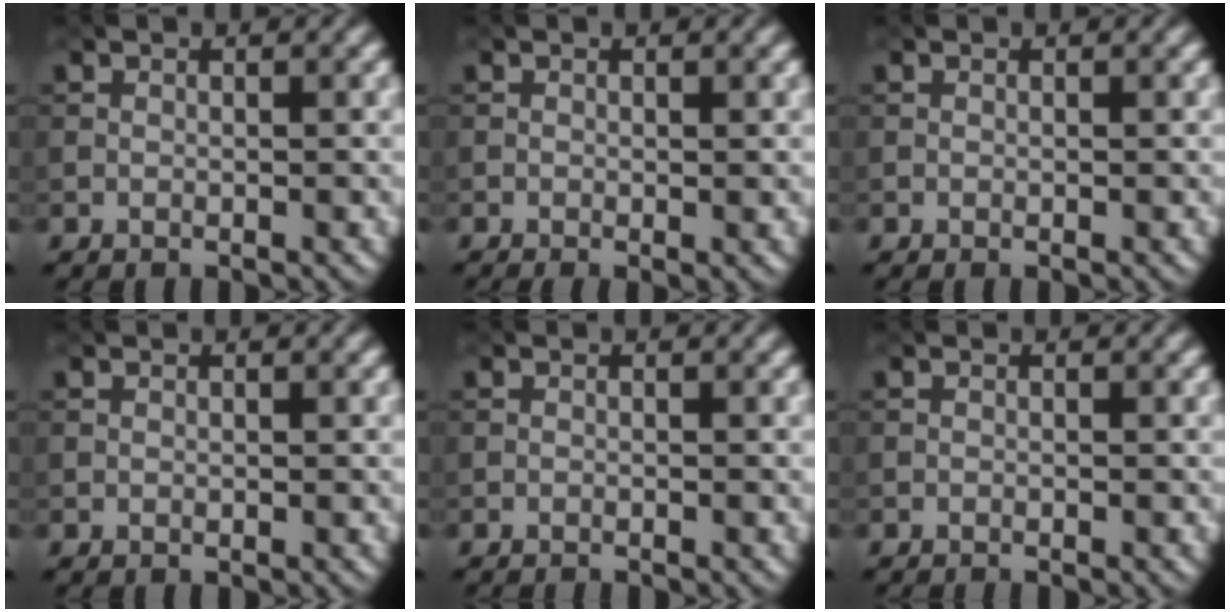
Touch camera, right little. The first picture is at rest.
{"total": 1.0, "force": [-0.2, 0.3, 0.9], "torque": [-0.022, -0.002, -0.006]}
{"total": 0.0}
{"total": 0.0}
{"total": 1.1, "force": [-1.1, -0.2, 0.3], "torque": [-0.005, -0.011, -0.020]}
{"total": 1.1, "force": [-1.0, -0.1, 0.4], "torque": [-0.006, -0.010, -0.019]}